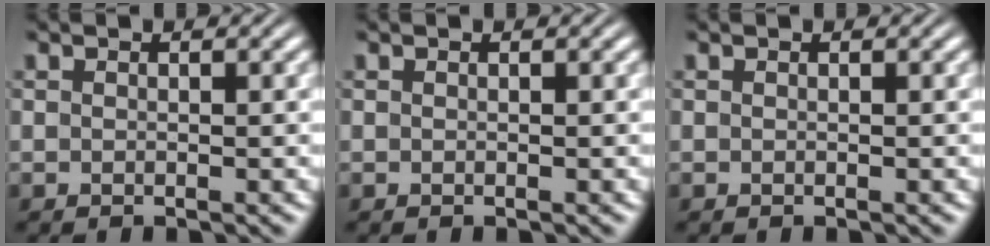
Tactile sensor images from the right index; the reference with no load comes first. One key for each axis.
{"total": 0.0}
{"total": 0.0}